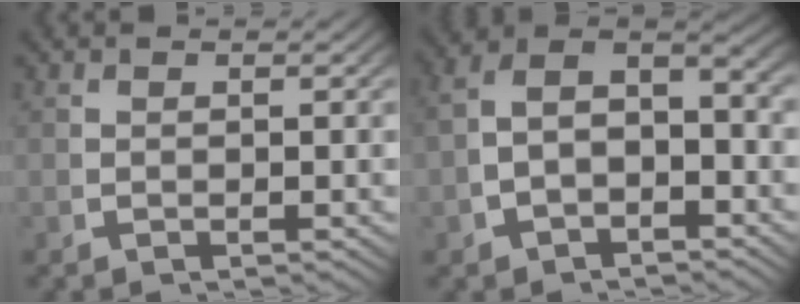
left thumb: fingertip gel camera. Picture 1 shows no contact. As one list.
[{"total": 7.6, "force": [-0.4, 5.4, 5.3], "torque": [-0.090, -0.002, -0.009]}]